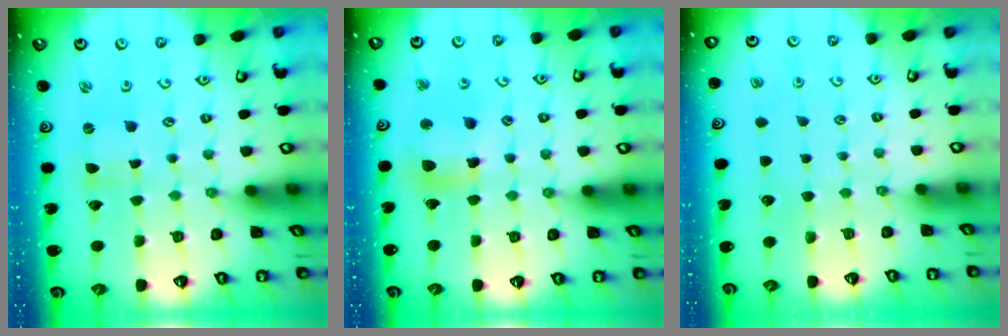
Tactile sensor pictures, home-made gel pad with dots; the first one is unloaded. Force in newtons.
{"total": 9.1, "press": 9.0, "slide": 1.4}
{"total": 0.0}